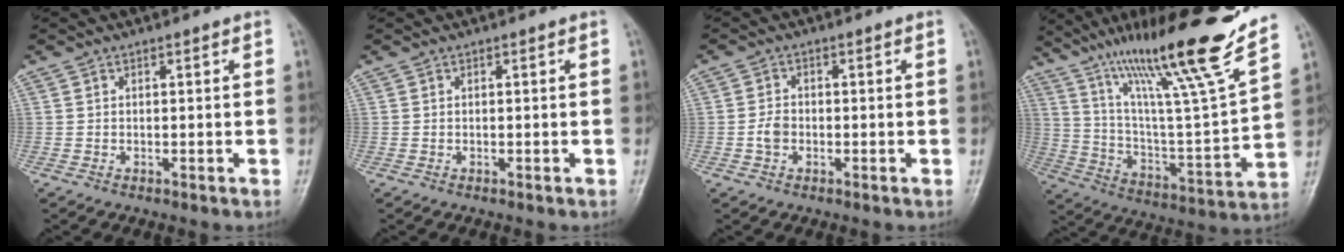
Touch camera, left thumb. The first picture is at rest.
{"total": 0.0}
{"total": 2.6, "force": [-0.7, 1.9, 1.7], "torque": [-0.029, 0.008, -0.017]}
{"total": 24.8, "force": [17.8, 1.1, 17.3], "torque": [-0.256, -0.076, 0.306]}